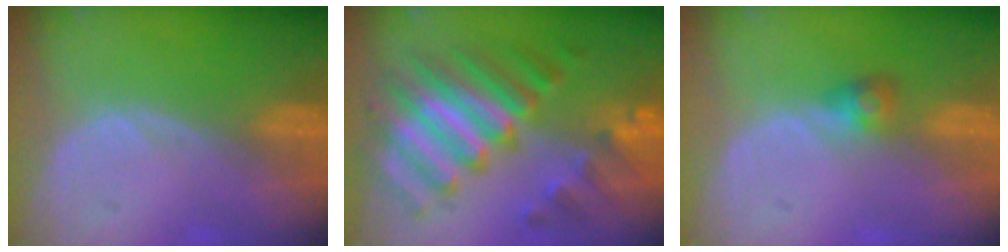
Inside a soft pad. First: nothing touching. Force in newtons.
{"total": 11.6, "press": 11.6, "slide": 1.1}
{"total": 2.6, "press": 2.5, "slide": 0.7}